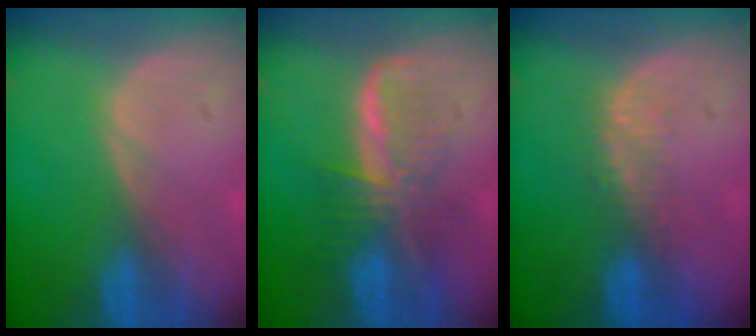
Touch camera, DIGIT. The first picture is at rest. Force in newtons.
{"total": 7.6, "press": 6.7, "slide": 3.7}
{"total": 2.9, "press": 2.3, "slide": 1.8}